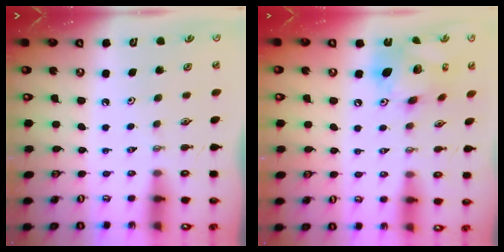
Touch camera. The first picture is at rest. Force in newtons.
{"total": 15.6, "press": 15.5, "slide": 1.6}